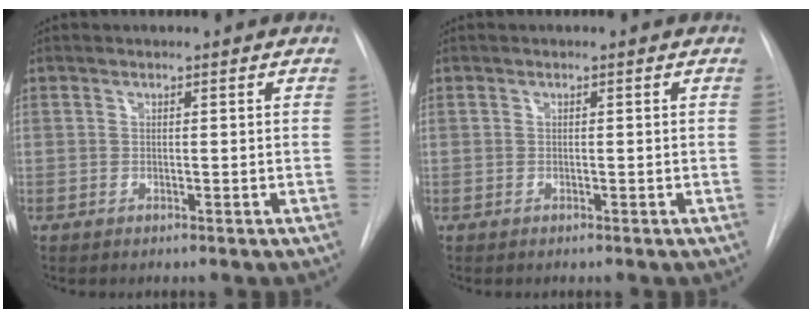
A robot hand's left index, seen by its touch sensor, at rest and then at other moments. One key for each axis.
{"total": 0.0}